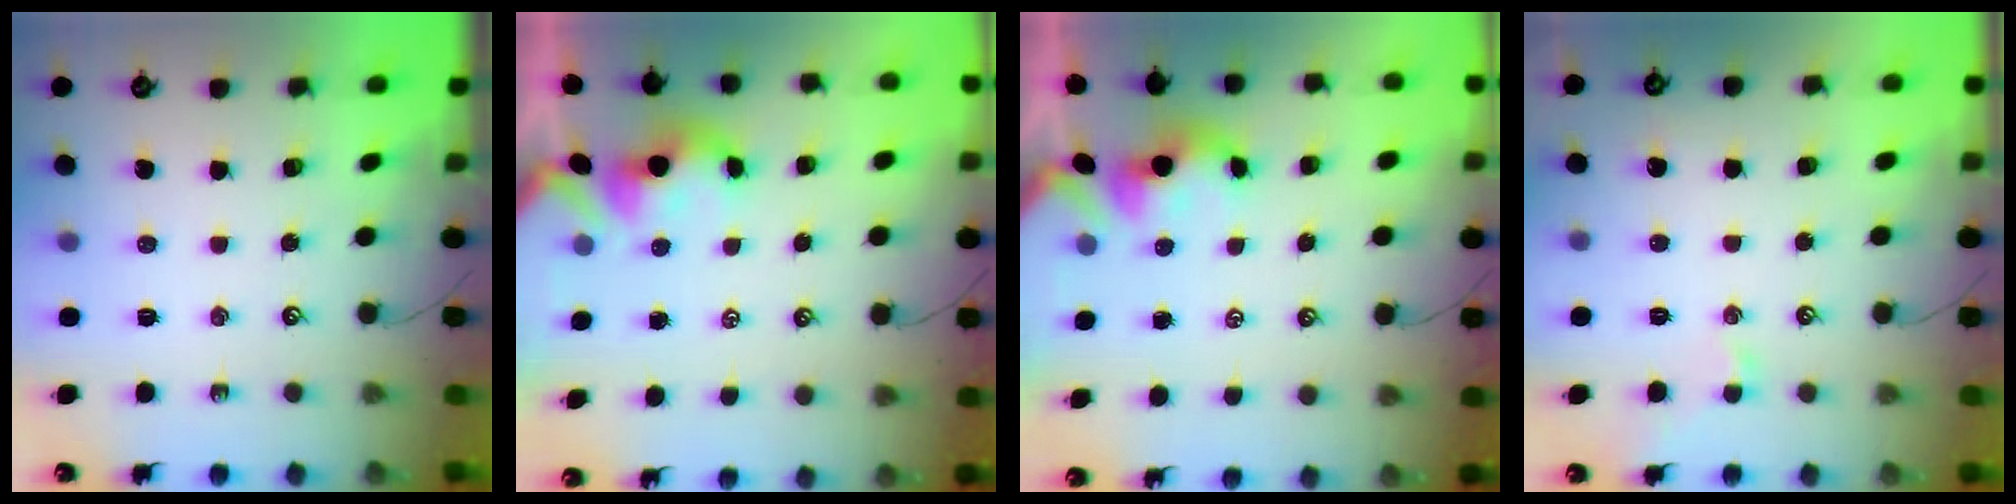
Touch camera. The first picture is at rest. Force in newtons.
{"total": 1.7, "press": 1.5, "slide": 0.7}
{"total": 0.5, "press": 0.4, "slide": 0.4}
{"total": 1.2, "press": 1.0, "slide": 0.6}